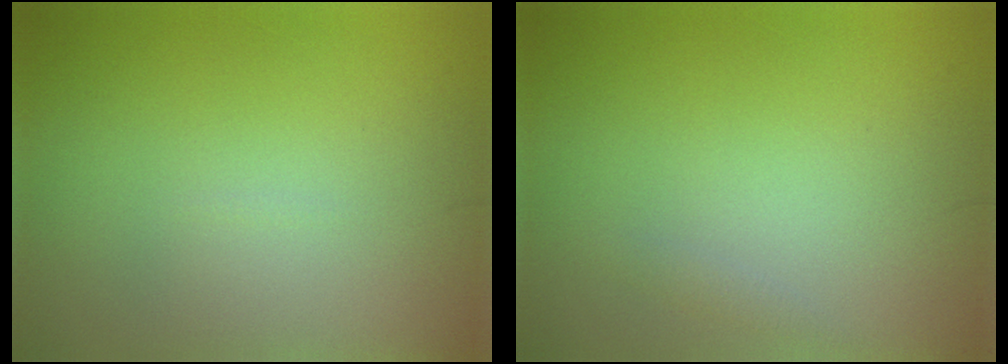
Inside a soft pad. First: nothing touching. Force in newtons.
{"total": 0.6, "press": 0.6, "slide": 0.0}